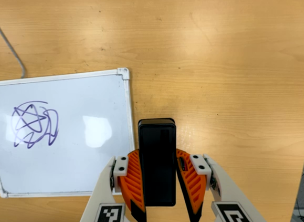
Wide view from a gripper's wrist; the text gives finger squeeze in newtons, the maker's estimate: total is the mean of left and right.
{"total": 8.5, "left": 6.9, "right": 10.0}